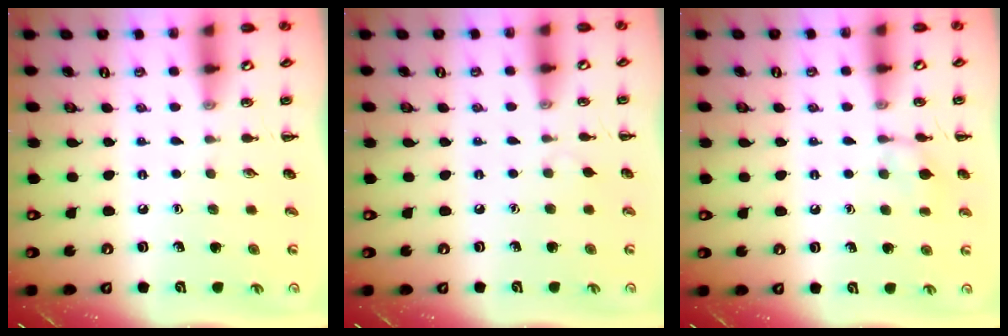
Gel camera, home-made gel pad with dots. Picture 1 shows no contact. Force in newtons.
{"total": 2.3, "press": 2.1, "slide": 0.9}
{"total": 7.5, "press": 7.4, "slide": 1.4}